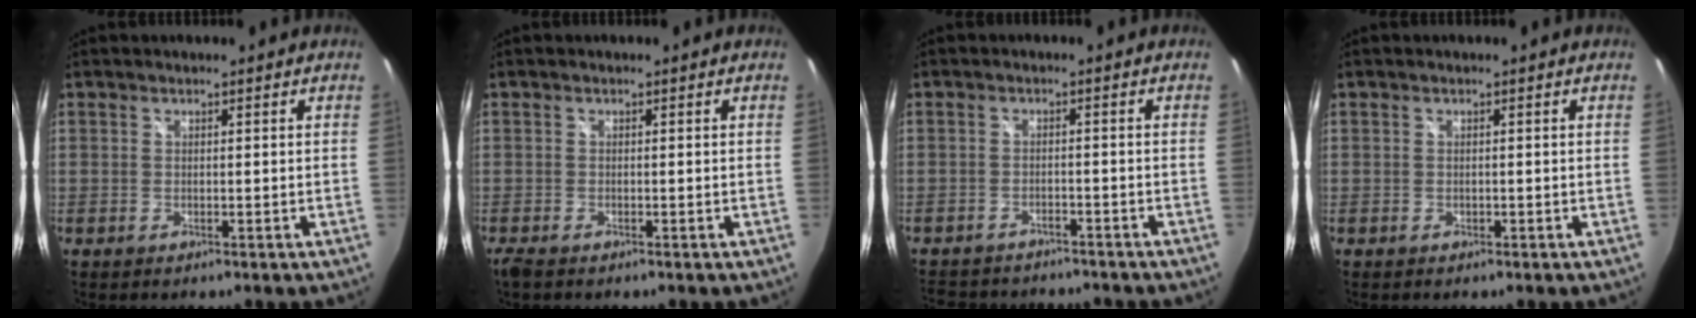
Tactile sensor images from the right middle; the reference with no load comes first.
{"total": 1.7, "force": [-1.3, 0.5, 1.0], "torque": [-0.021, -0.007, -0.024]}
{"total": 10.5, "force": [-9.1, 3.9, 3.6], "torque": [-0.090, -0.008, -0.131]}
{"total": 0.0}